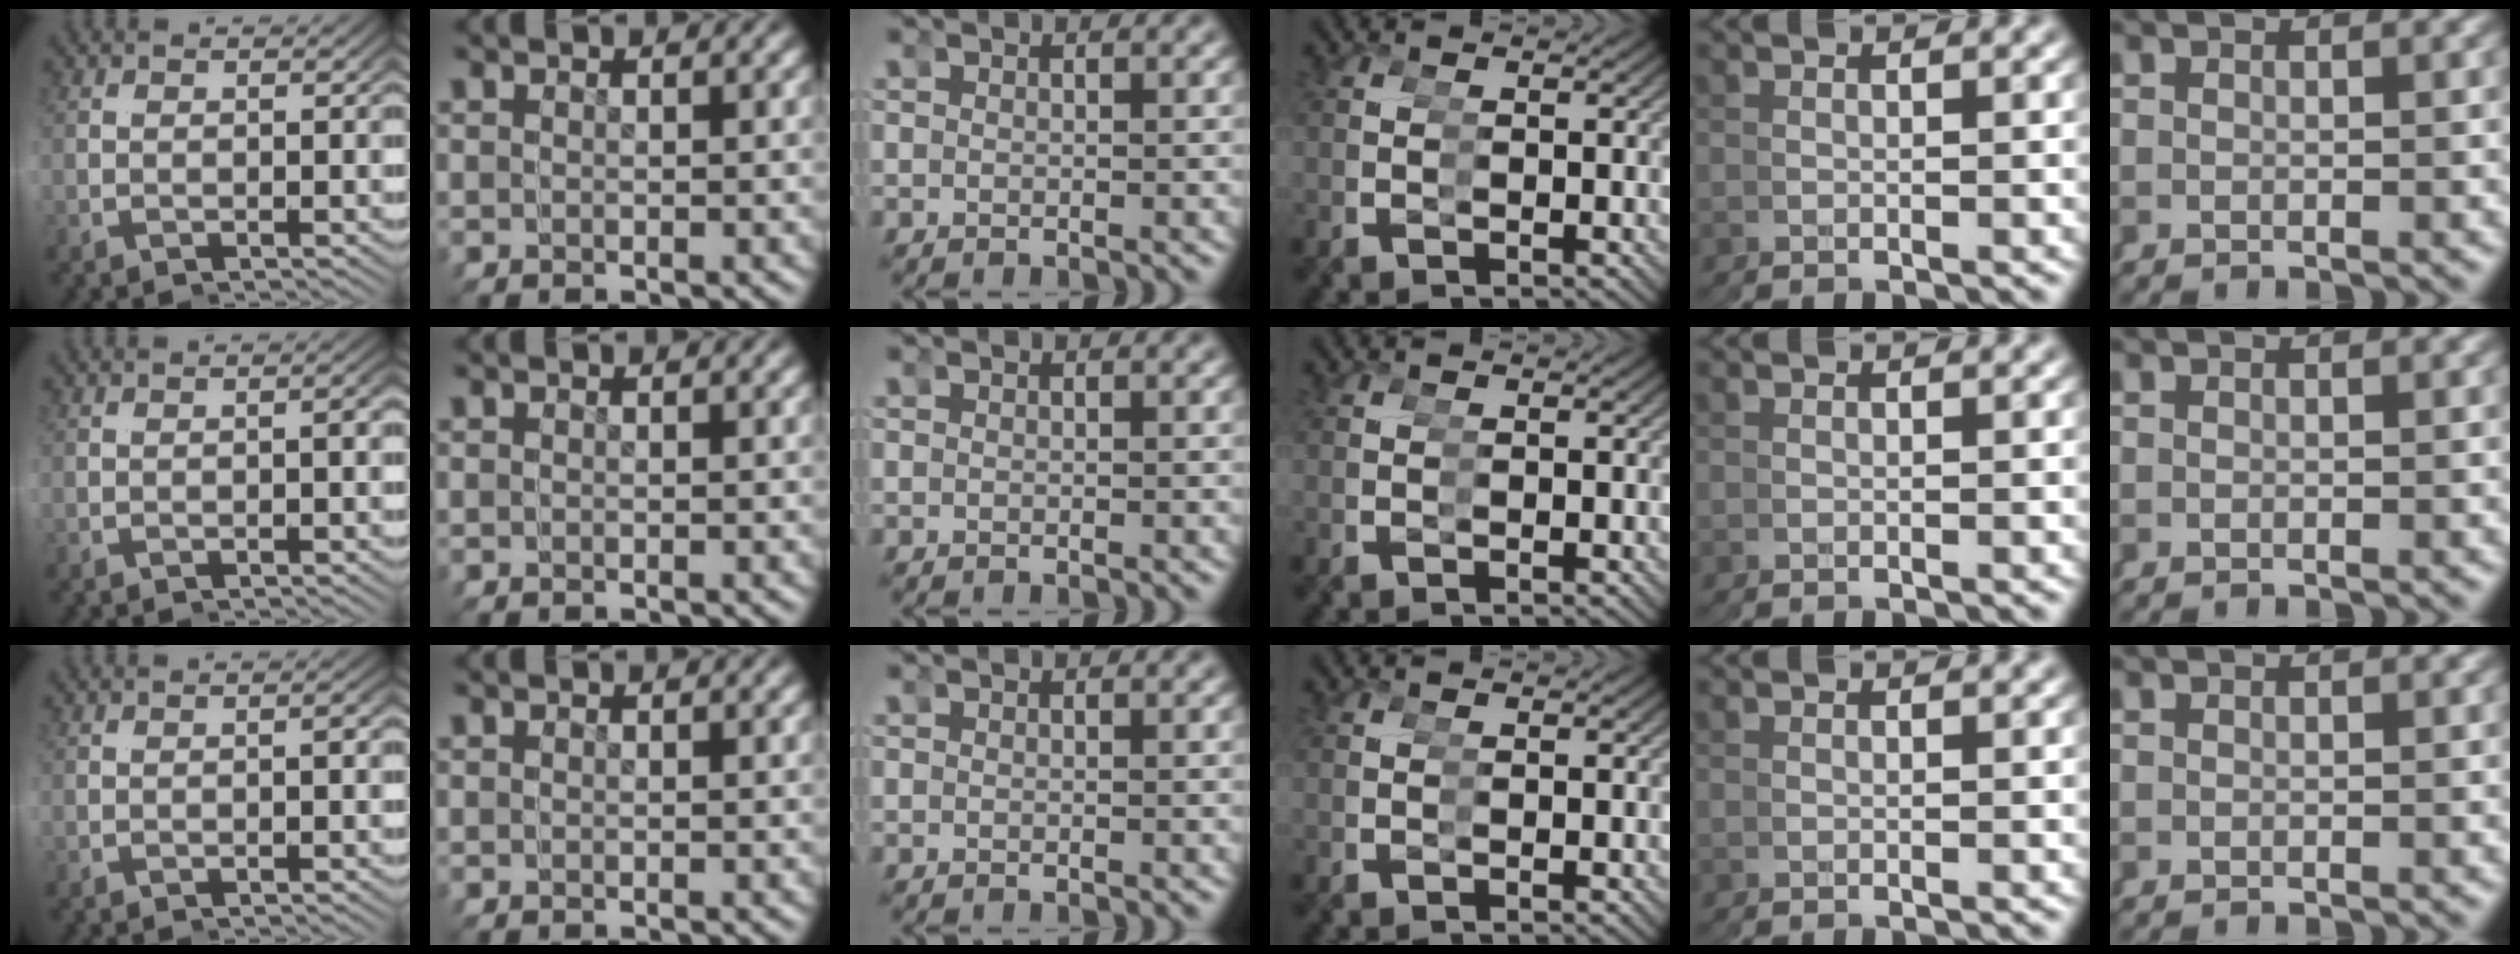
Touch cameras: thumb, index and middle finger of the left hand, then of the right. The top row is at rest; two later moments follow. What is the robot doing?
{"motion": "reach", "object": "tape"}